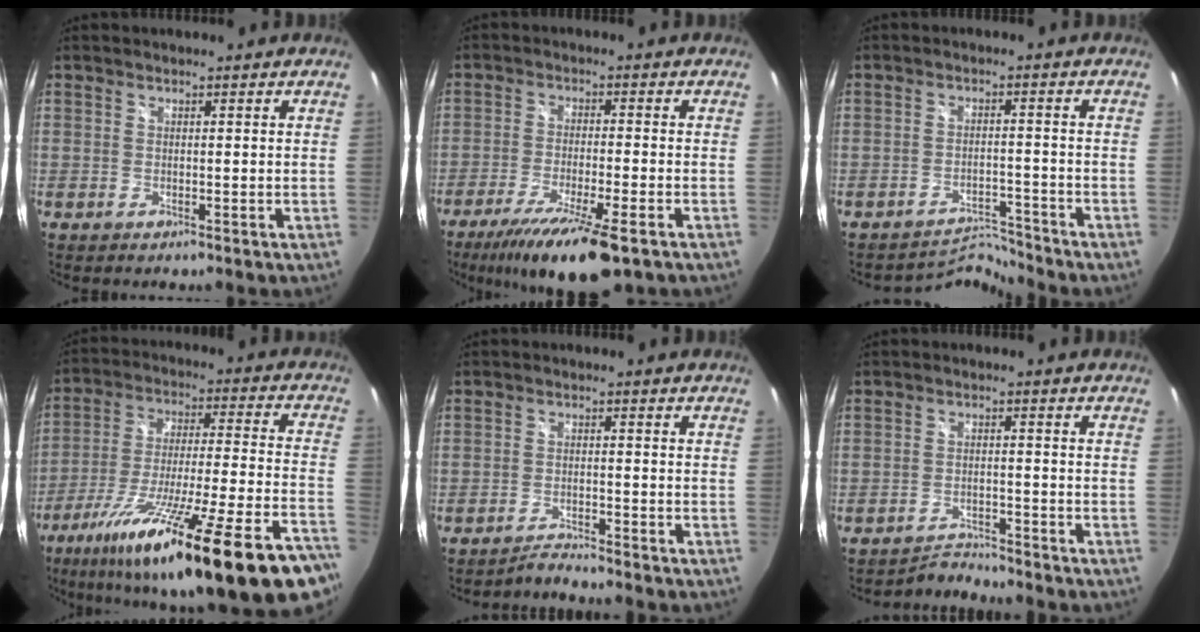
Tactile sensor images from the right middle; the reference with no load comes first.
{"total": 13.6, "force": [-9.2, 1.9, 9.9], "torque": [-0.195, -0.047, -0.156]}
{"total": 4.9, "force": [-4.6, -0.7, -1.5], "torque": [0.013, 0.014, -0.077]}
{"total": 33.2, "force": [-23.2, 3.0, 23.5], "torque": [-0.365, -0.095, -0.355]}
{"total": 2.7, "force": [-2.6, -0.6, 0.0], "torque": [-0.013, -0.001, -0.051]}
{"total": 3.7, "force": [-3.6, -0.3, -0.6], "torque": [0.000, 0.007, -0.065]}